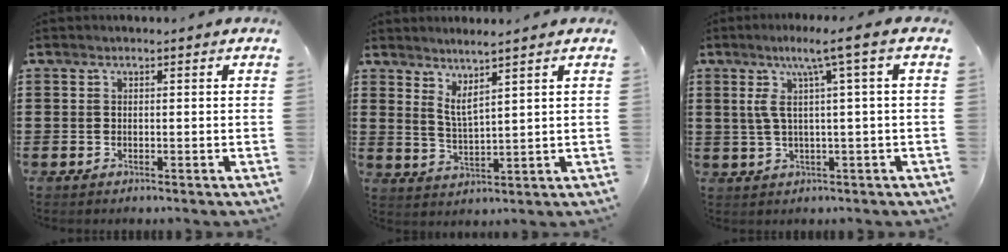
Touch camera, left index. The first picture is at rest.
{"total": 3.3, "force": [2.5, -0.2, 2.2], "torque": [-0.050, -0.008, 0.042]}
{"total": 7.0, "force": [1.9, -0.4, 6.7], "torque": [-0.140, 0.001, 0.022]}